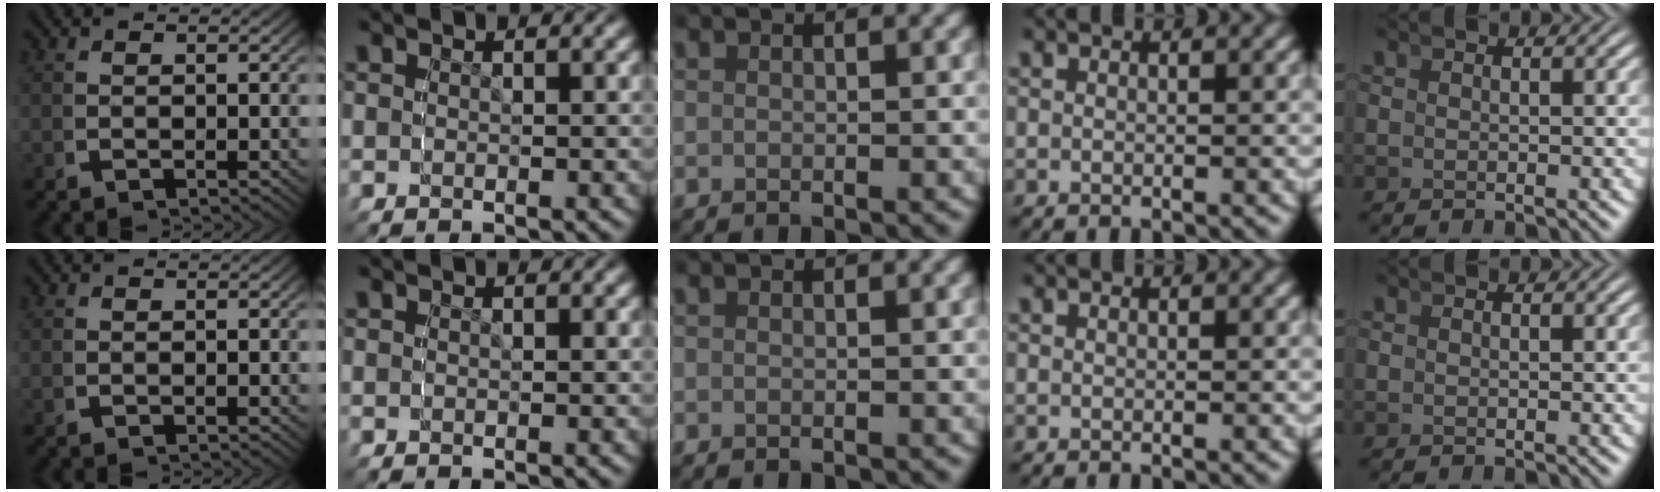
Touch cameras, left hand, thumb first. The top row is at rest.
{}